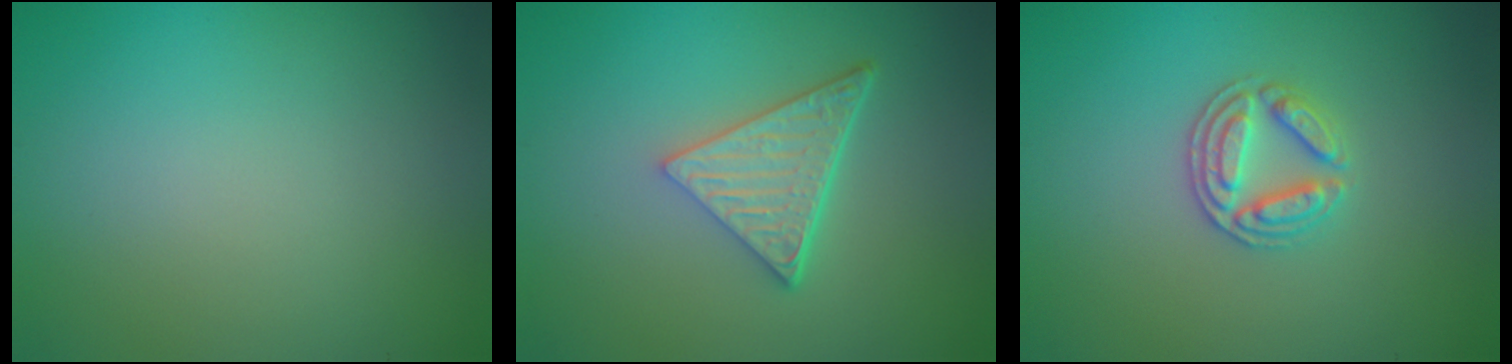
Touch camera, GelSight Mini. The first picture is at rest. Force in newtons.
{"total": 4.9, "press": 3.5, "slide": 3.4}
{"total": 3.1, "press": 2.9, "slide": 1.1}